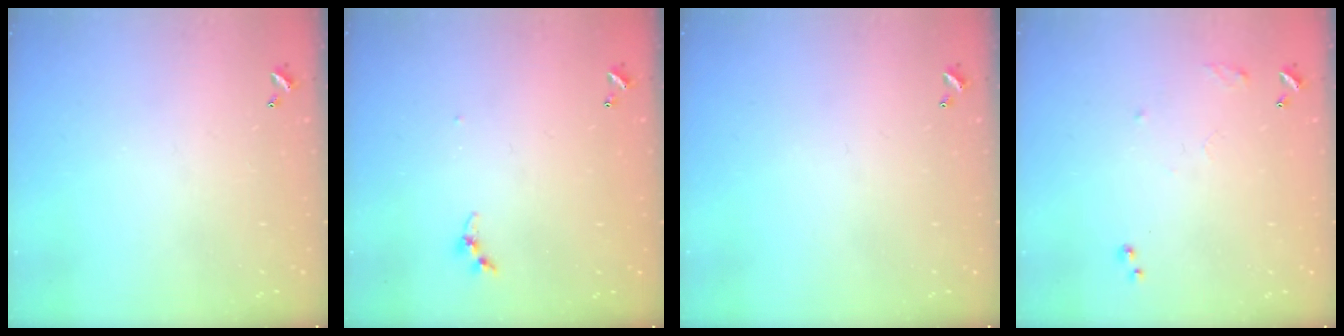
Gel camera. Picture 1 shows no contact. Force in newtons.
{"total": 3.4, "press": 3.4, "slide": 0.3}
{"total": 0.0}
{"total": 7.8, "press": 7.7, "slide": 0.9}